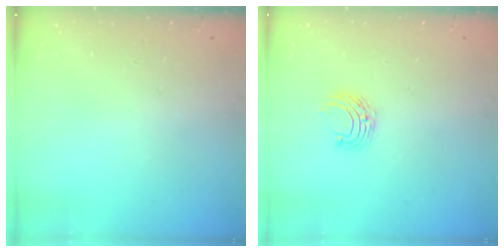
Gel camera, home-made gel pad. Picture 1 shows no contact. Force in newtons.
{"total": 5.6, "press": 5.6, "slide": 0.5}